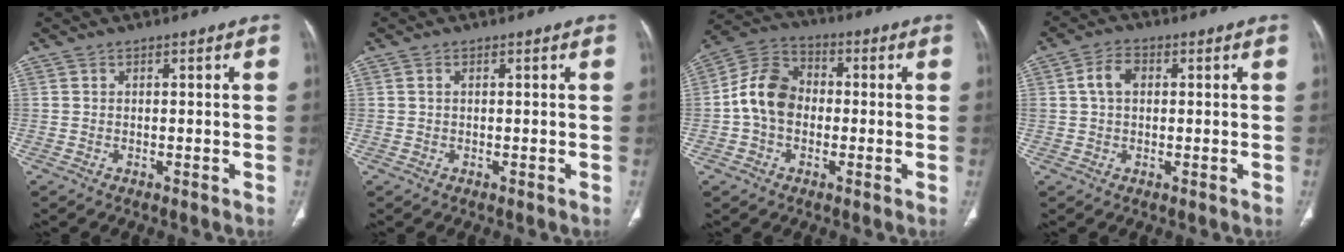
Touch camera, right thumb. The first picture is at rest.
{"total": 0.5, "force": [0.2, 0.3, 0.4], "torque": [-0.011, 0.005, 0.005]}
{"total": 10.4, "force": [-0.8, 7.9, 6.7], "torque": [-0.115, 0.032, -0.028]}
{"total": 4.5, "force": [0.9, 3.0, 3.2], "torque": [-0.061, 0.011, 0.017]}